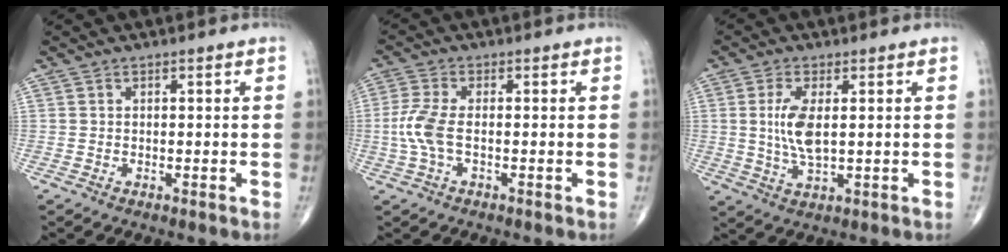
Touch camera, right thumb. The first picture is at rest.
{"total": 5.5, "force": [-0.8, 2.2, 5.0], "torque": [-0.140, 0.004, -0.022]}
{"total": 6.7, "force": [0.8, 2.5, 6.2], "torque": [-0.131, -0.014, 0.019]}